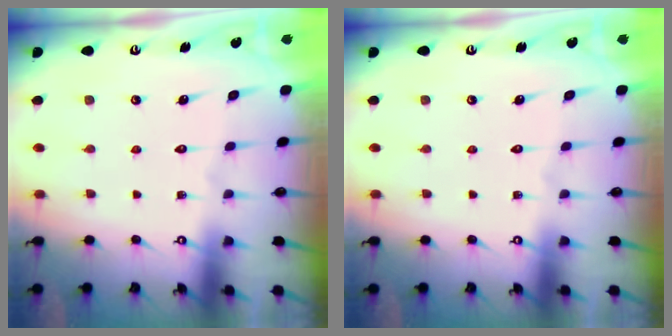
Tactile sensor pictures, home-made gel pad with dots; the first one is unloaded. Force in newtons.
{"total": 0.0}